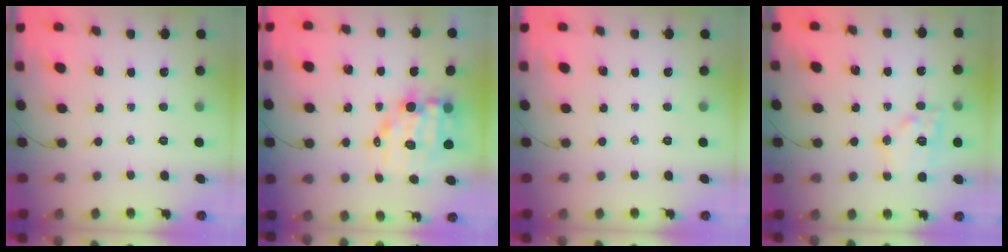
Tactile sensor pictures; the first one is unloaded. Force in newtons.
{"total": 11.0, "press": 10.7, "slide": 2.6}
{"total": 0.0}
{"total": 12.6, "press": 12.5, "slide": 1.5}